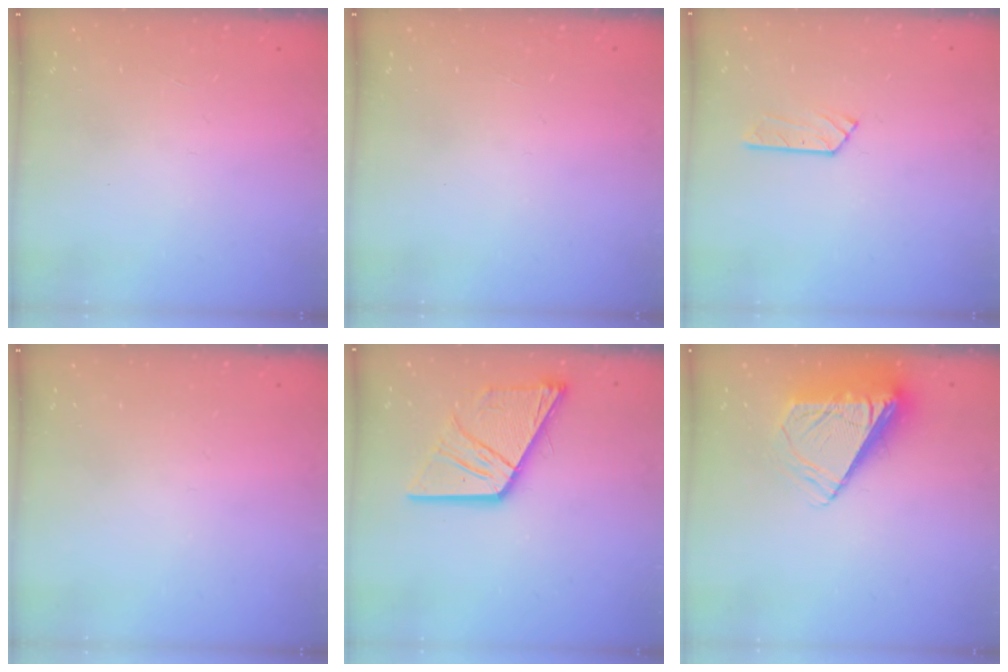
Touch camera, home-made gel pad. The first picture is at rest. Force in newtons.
{"total": 0.0}
{"total": 3.3, "press": 3.2, "slide": 0.4}
{"total": 0.0}
{"total": 15.4, "press": 15.3, "slide": 1.7}
{"total": 9.4, "press": 9.3, "slide": 1.3}